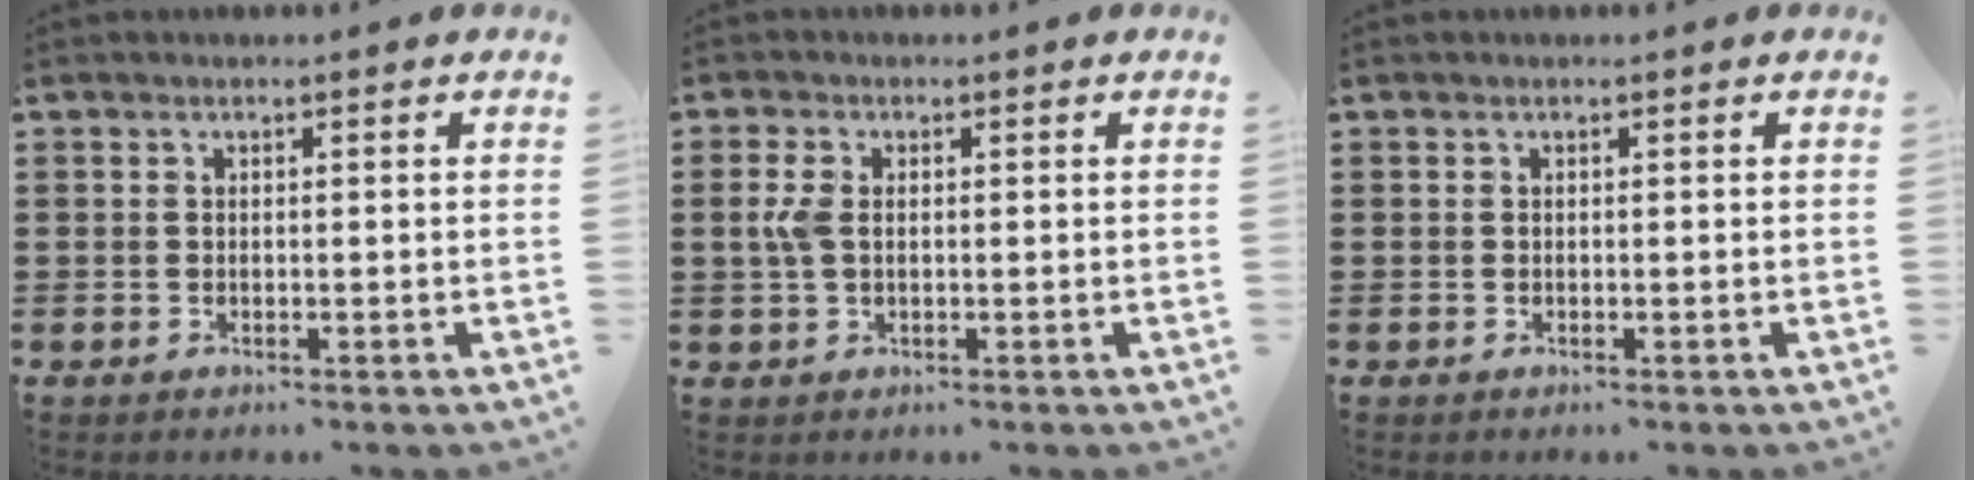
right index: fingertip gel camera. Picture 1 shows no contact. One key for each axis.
{"total": 3.6, "fx": 0.3, "fy": 2.1, "fz": 2.9, "tx": -0.084, "ty": 0.000, "tz": -0.004}
{"total": 0.0}